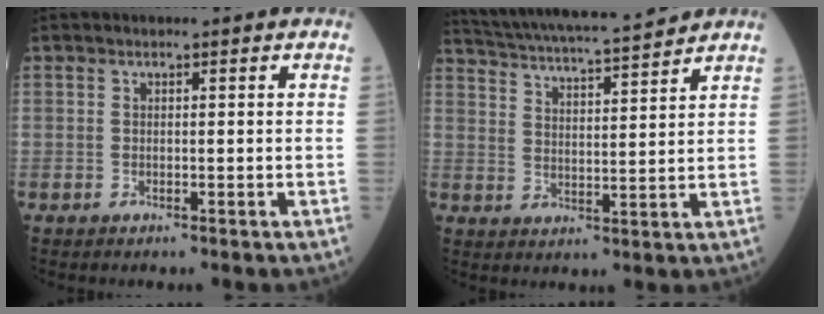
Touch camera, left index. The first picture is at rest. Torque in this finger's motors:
{"motor_torque": [0.56, -1.25, -0.06, 0.01]}